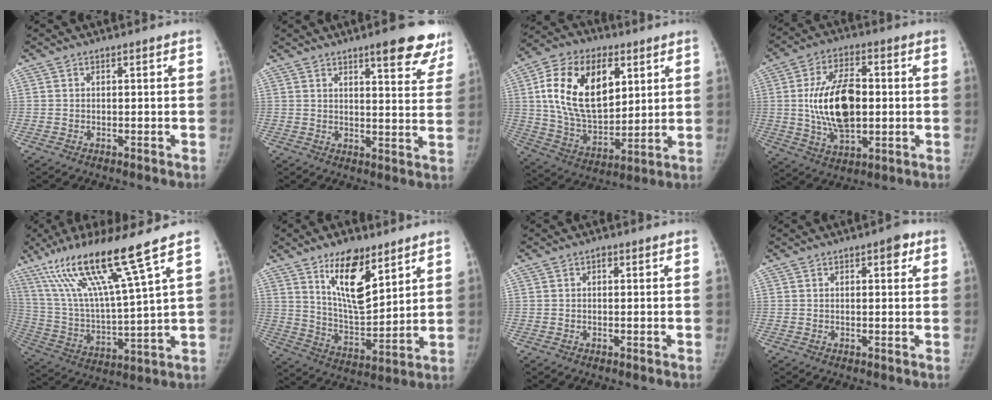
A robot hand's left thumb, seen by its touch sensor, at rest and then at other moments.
{"total": 12.3, "force": [8.7, 3.2, 8.1], "torque": [-0.054, -0.044, 0.100]}
{"total": 22.1, "force": [7.0, 13.1, 16.3], "torque": [-0.259, -0.021, 0.125]}
{"total": 15.6, "force": [0.4, 8.5, 13.1], "torque": [-0.215, 0.005, 0.011]}
{"total": 19.0, "force": [11.9, 0.1, 14.7], "torque": [-0.265, -0.053, 0.223]}
{"total": 14.1, "force": [8.4, 5.9, 9.7], "torque": [-0.131, -0.062, 0.153]}
{"total": 0.8, "force": [0.3, 0.6, 0.5], "torque": [-0.001, 0.002, 0.002]}
{"total": 2.9, "force": [1.4, 1.3, 2.2], "torque": [-0.013, 0.000, 0.012]}